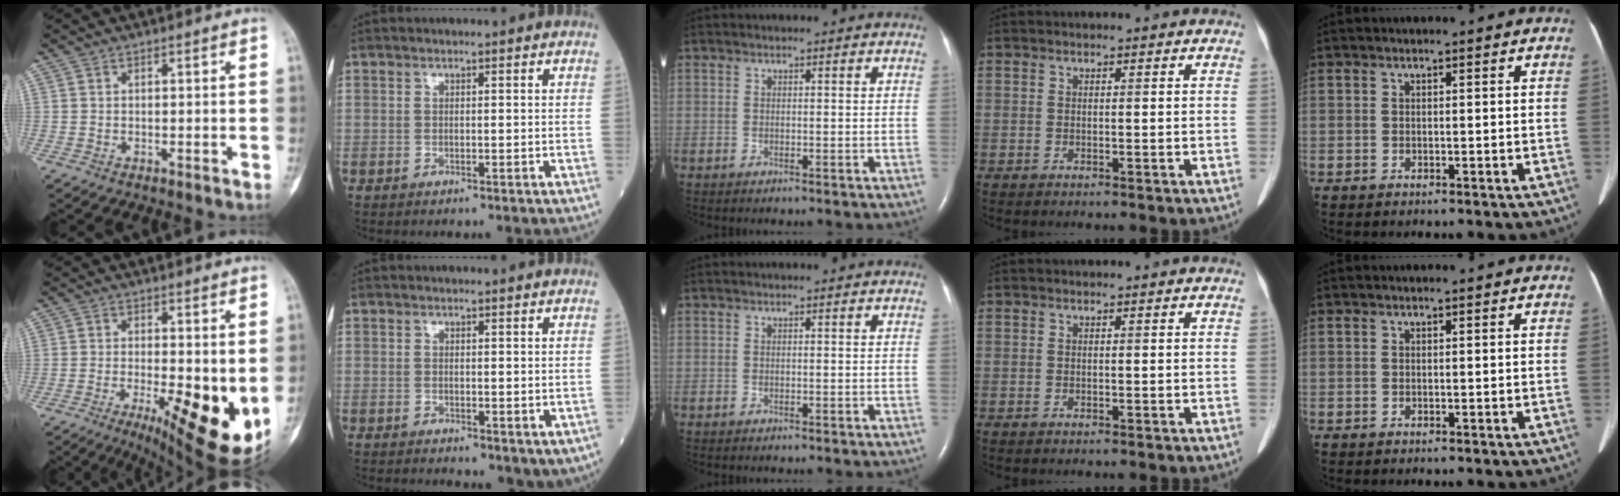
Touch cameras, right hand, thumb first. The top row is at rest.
{"thumb": {"total": 14.6, "force": [-3.1, 4.4, 13.6], "torque": [-0.172, -0.025, -0.029]}, "index": {"total": 3.4, "force": [0.6, 1.7, 2.9], "torque": [-0.038, -0.014, 0.015]}}